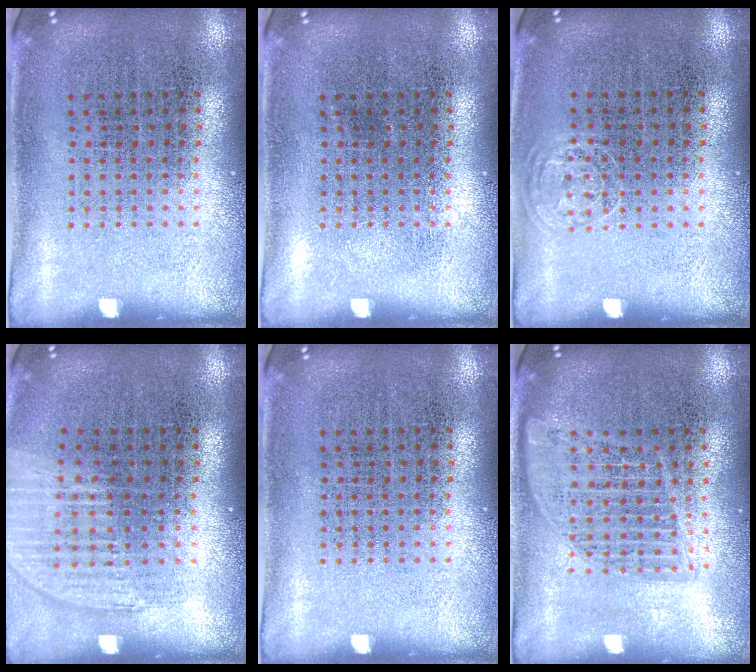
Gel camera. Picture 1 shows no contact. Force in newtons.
{"total": 0.0}
{"total": 0.6, "press": 0.6, "slide": 0.3}
{"total": 1.2, "press": 1.1, "slide": 0.4}
{"total": 0.0}
{"total": 1.5, "press": 1.4, "slide": 0.7}